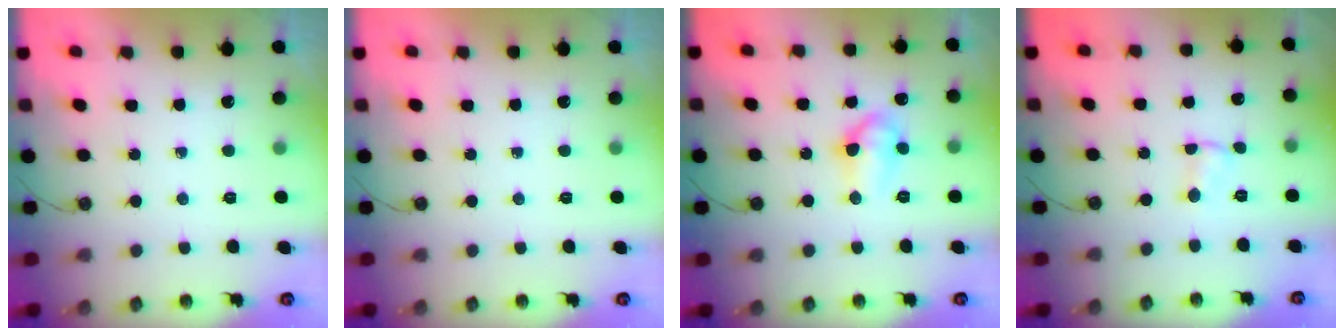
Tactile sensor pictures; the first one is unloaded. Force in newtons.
{"total": 0.0}
{"total": 9.0, "press": 9.0, "slide": 0.8}
{"total": 1.0, "press": 0.9, "slide": 0.5}